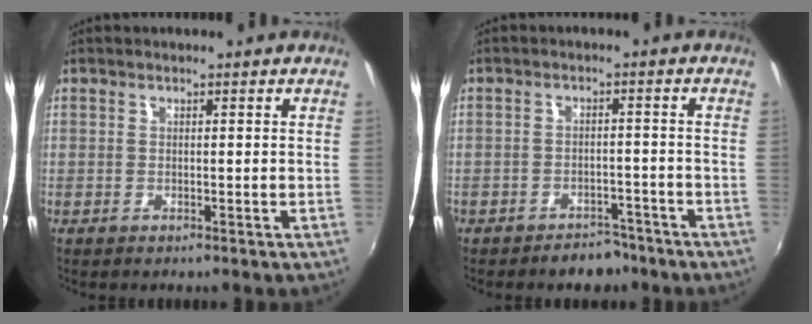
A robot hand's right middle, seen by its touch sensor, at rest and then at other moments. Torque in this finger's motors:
{"motor_torque": [-0.08, 0.08, 0.02, 0.00]}